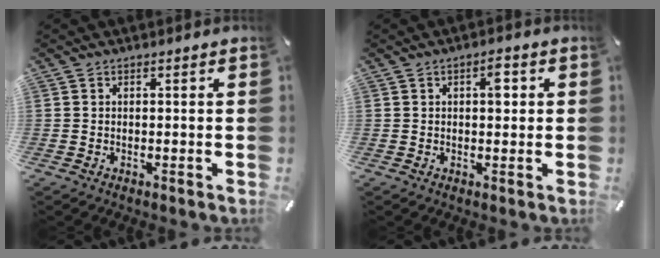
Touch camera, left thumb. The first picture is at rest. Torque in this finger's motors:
{"motor_torque": [0.55, 0.84, 0.33, -0.07, 0.08]}